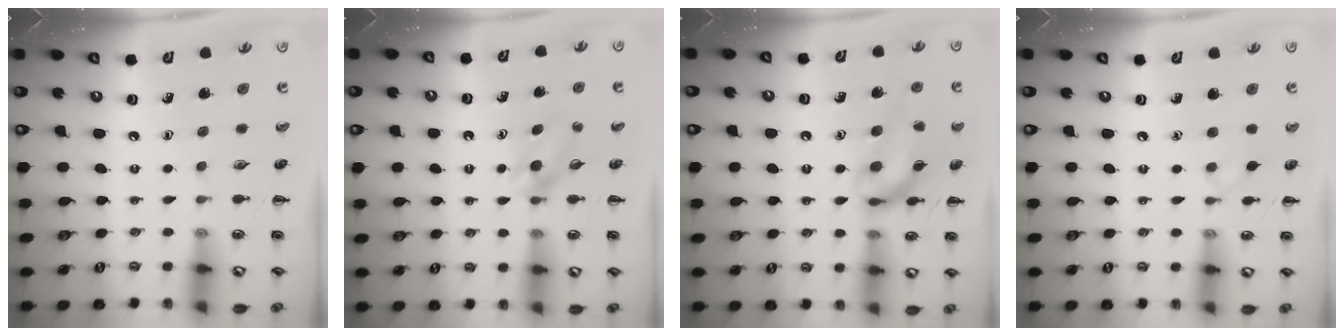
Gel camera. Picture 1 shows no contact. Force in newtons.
{"total": 3.6, "press": 3.4, "slide": 1.3}
{"total": 13.9, "press": 13.8, "slide": 1.6}
{"total": 3.0, "press": 2.8, "slide": 1.0}